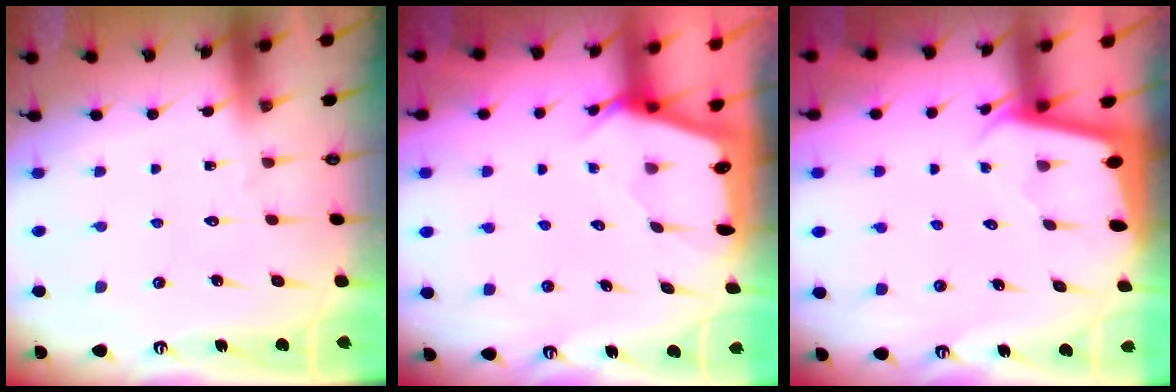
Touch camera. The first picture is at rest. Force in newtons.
{"total": 2.5, "press": 2.5, "slide": 0.3}
{"total": 2.0, "press": 2.0, "slide": 0.1}